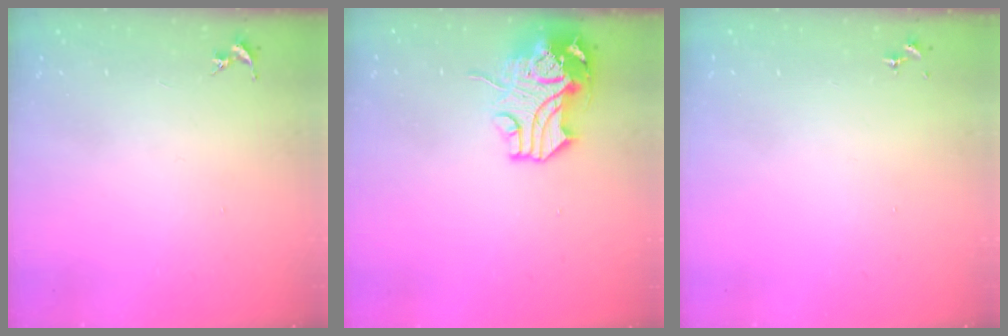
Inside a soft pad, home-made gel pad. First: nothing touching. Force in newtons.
{"total": 12.6, "press": 12.5, "slide": 2.1}
{"total": 0.0}